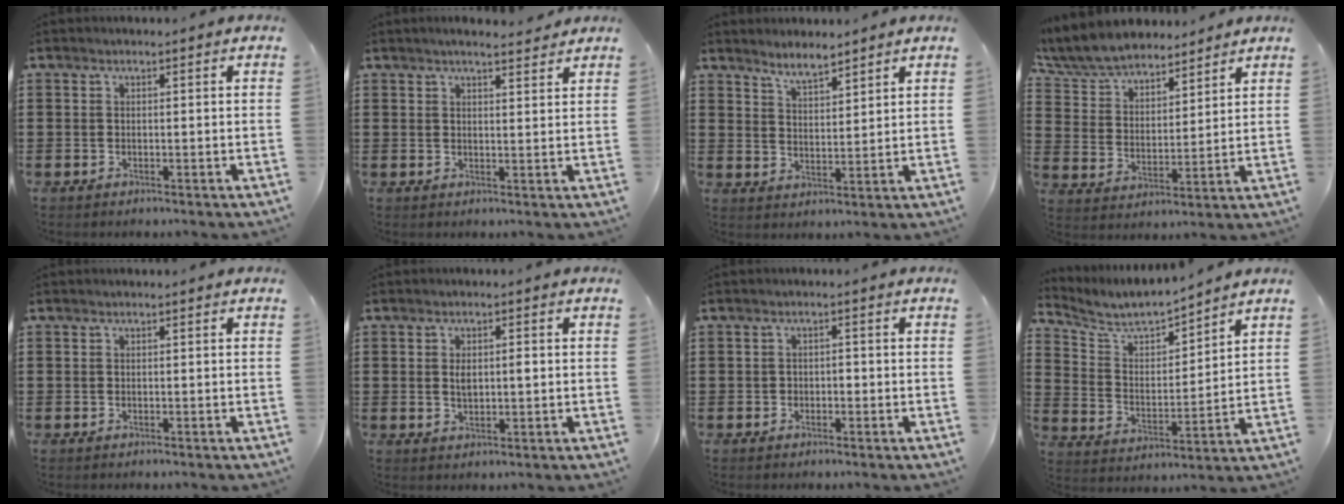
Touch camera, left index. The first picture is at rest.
{"total": 2.7, "force": [2.5, 0.2, 1.0], "torque": [-0.025, 0.000, 0.046]}
{"total": 4.2, "force": [4.0, 0.6, 1.1], "torque": [-0.034, -0.008, 0.075]}
{"total": 8.0, "force": [7.4, 2.3, 2.1], "torque": [-0.076, -0.030, 0.134]}
{"total": 0.0}
{"total": 2.5, "force": [0.4, 1.0, 2.2], "torque": [-0.045, 0.004, 0.004]}
{"total": 1.0, "force": [-0.3, 0.8, 0.5], "torque": [-0.014, 0.001, -0.008]}
{"total": 6.6, "force": [6.1, 1.4, 2.1], "torque": [-0.072, -0.039, 0.103]}